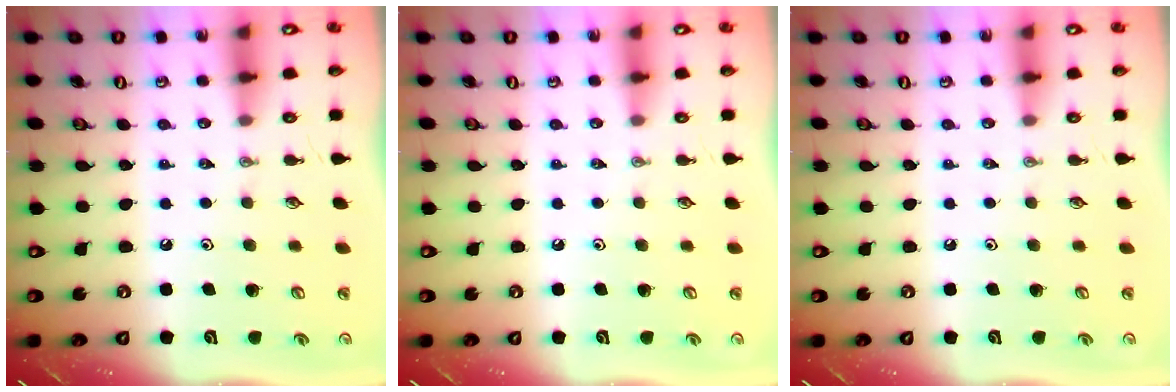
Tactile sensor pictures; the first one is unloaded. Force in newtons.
{"total": 0.0}
{"total": 0.0}